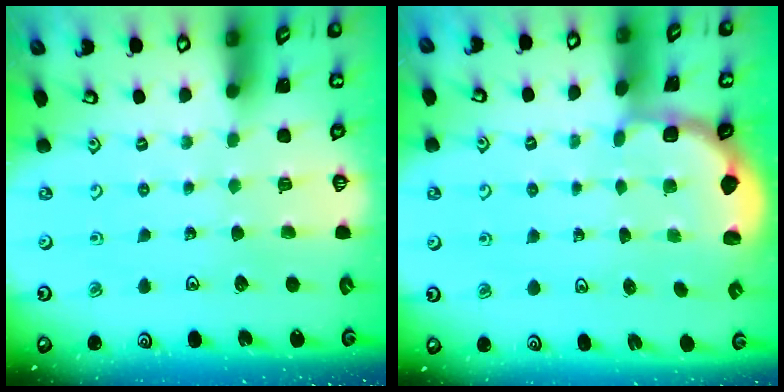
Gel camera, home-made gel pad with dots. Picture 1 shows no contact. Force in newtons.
{"total": 1.9, "press": 1.6, "slide": 1.0}